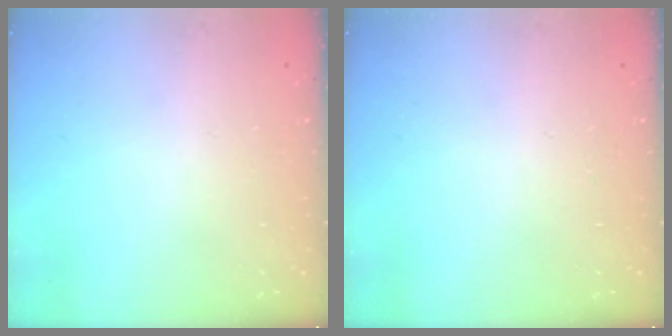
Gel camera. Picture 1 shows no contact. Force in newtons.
{"total": 0.0}